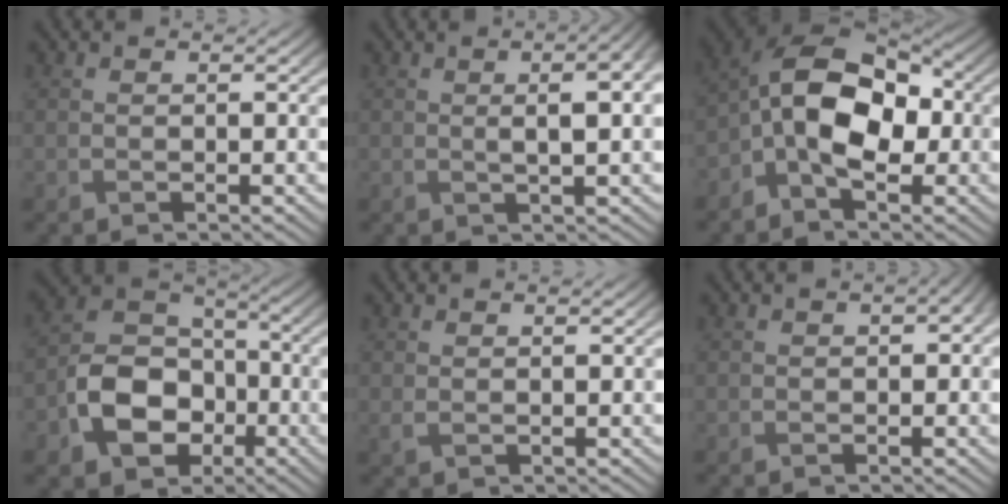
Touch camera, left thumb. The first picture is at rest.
{"total": 6.0, "force": [1.0, 1.7, 5.6], "torque": [-0.072, 0.007, 0.013]}
{"total": 11.5, "force": [-1.9, 6.7, 9.1], "torque": [-0.168, 0.018, -0.052]}
{"total": 10.4, "force": [-3.9, 7.6, 6.0], "torque": [-0.125, -0.008, -0.087]}
{"total": 1.1, "force": [0.5, 0.4, 0.9], "torque": [-0.025, -0.001, 0.013]}
{"total": 2.1, "force": [0.3, 1.1, 1.7], "torque": [-0.023, 0.001, 0.010]}